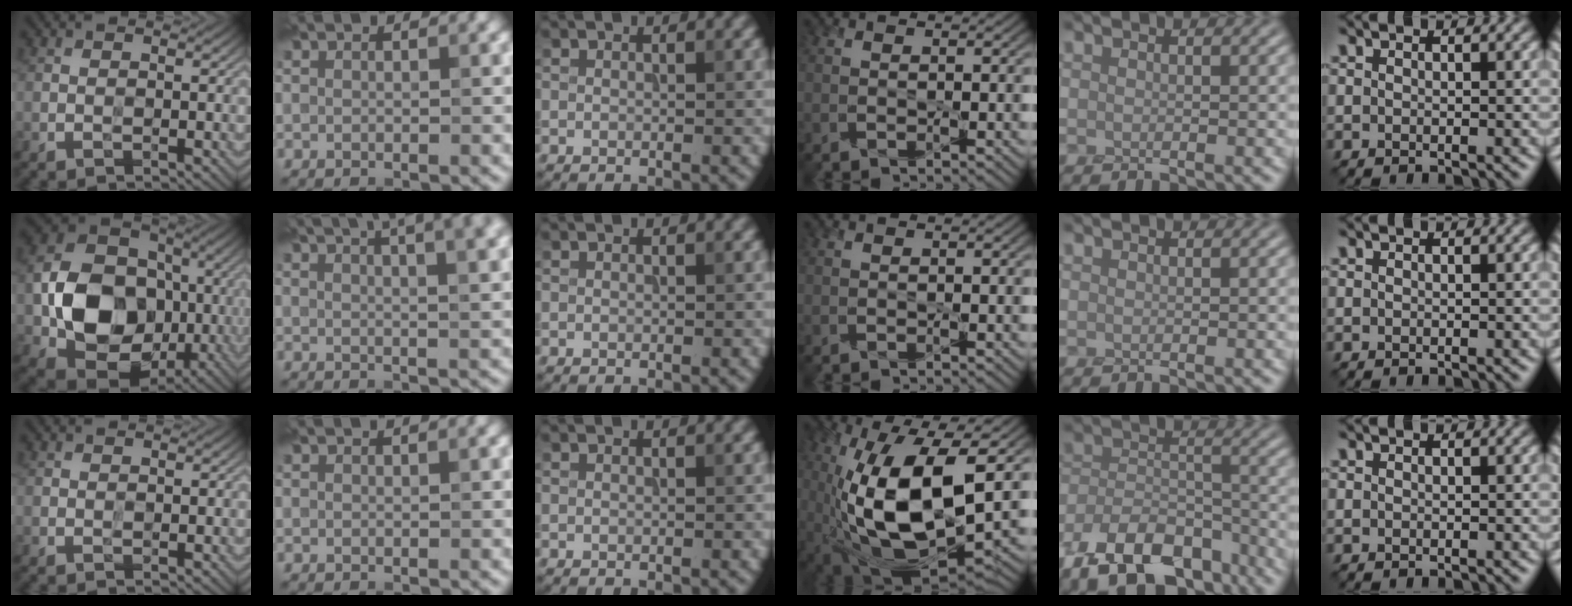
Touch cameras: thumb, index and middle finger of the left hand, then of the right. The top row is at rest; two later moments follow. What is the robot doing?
{"motion": "peel", "object": "velcro strap"}